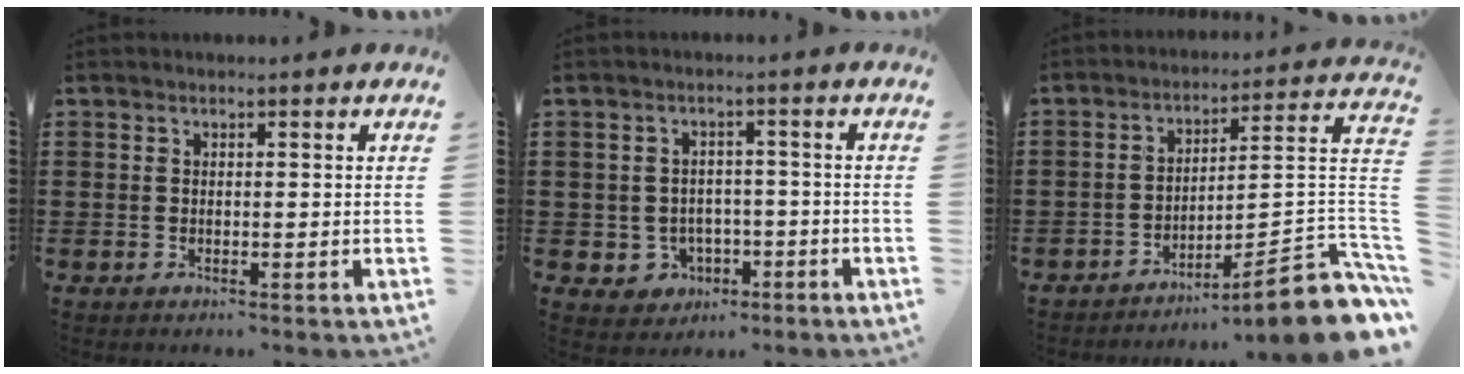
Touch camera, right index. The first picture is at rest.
{"total": 3.3, "force": [-1.4, 2.9, 0.8], "torque": [-0.025, 0.006, -0.030]}
{"total": 9.7, "force": [-6.4, 0.5, 7.4], "torque": [-0.105, -0.003, -0.123]}